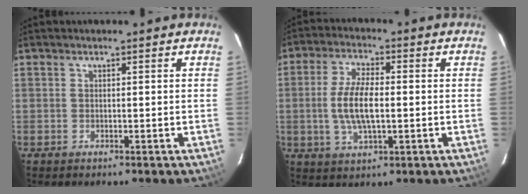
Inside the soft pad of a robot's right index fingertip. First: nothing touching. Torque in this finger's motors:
{"motor_torque": [1.32, -0.42, 0.77, 0.18]}